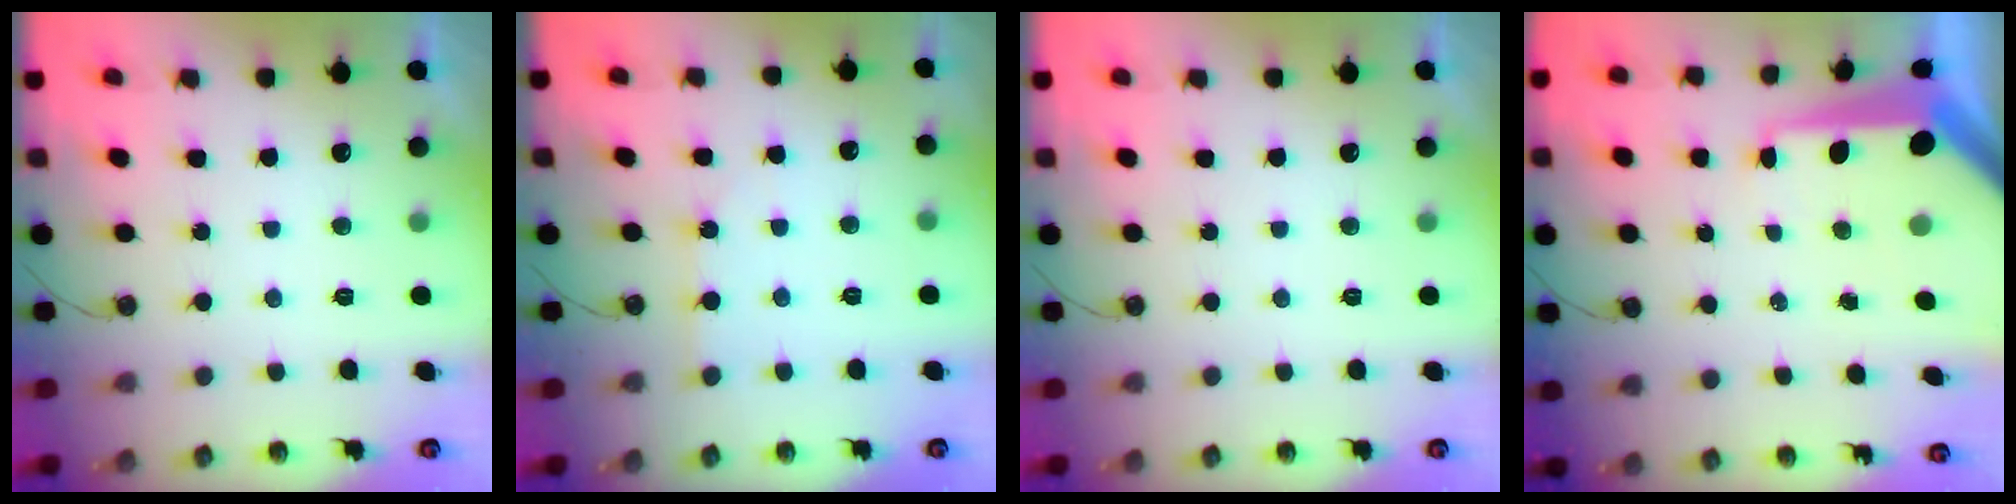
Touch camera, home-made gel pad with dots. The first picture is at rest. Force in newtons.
{"total": 2.9, "press": 2.9, "slide": 0.3}
{"total": 0.0}
{"total": 14.8, "press": 14.7, "slide": 1.6}